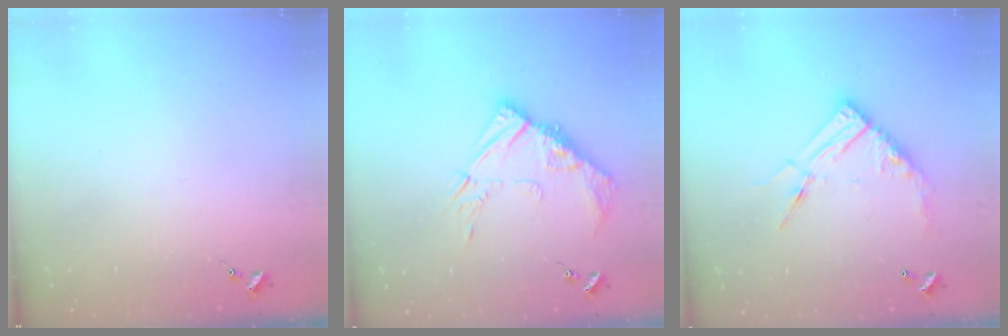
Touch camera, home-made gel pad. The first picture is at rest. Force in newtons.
{"total": 12.2, "press": 12.1, "slide": 0.9}
{"total": 14.1, "press": 14.0, "slide": 1.4}